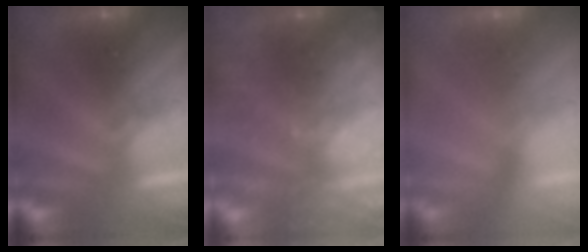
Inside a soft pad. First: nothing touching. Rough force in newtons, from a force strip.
{"total": 7.5}
{"total": 2.5}